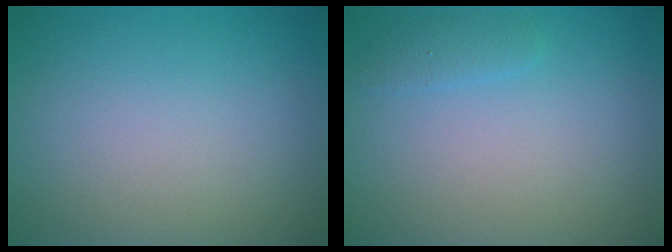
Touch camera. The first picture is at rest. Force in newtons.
{"total": 1.1, "press": 1.1, "slide": 0.1}